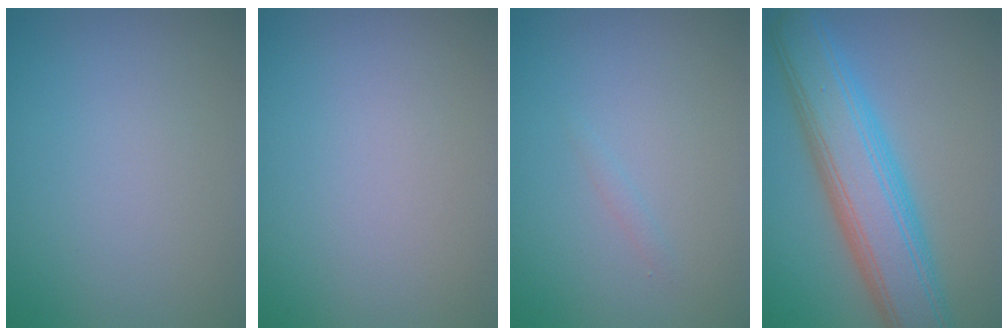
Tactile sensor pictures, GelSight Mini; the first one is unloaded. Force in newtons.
{"total": 0.0}
{"total": 0.6, "press": 0.6, "slide": 0.0}
{"total": 8.6, "press": 8.6, "slide": 0.1}